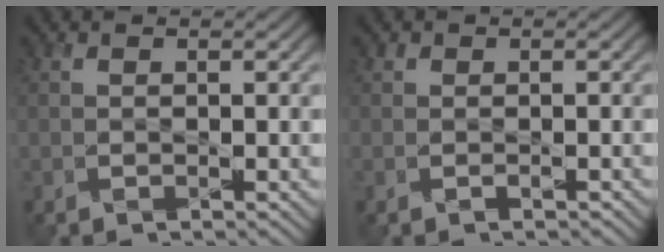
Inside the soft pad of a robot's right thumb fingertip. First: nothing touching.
{"total": 1.0, "force": [-0.2, 0.9, 0.3], "torque": [-0.001, -0.006, -0.006]}